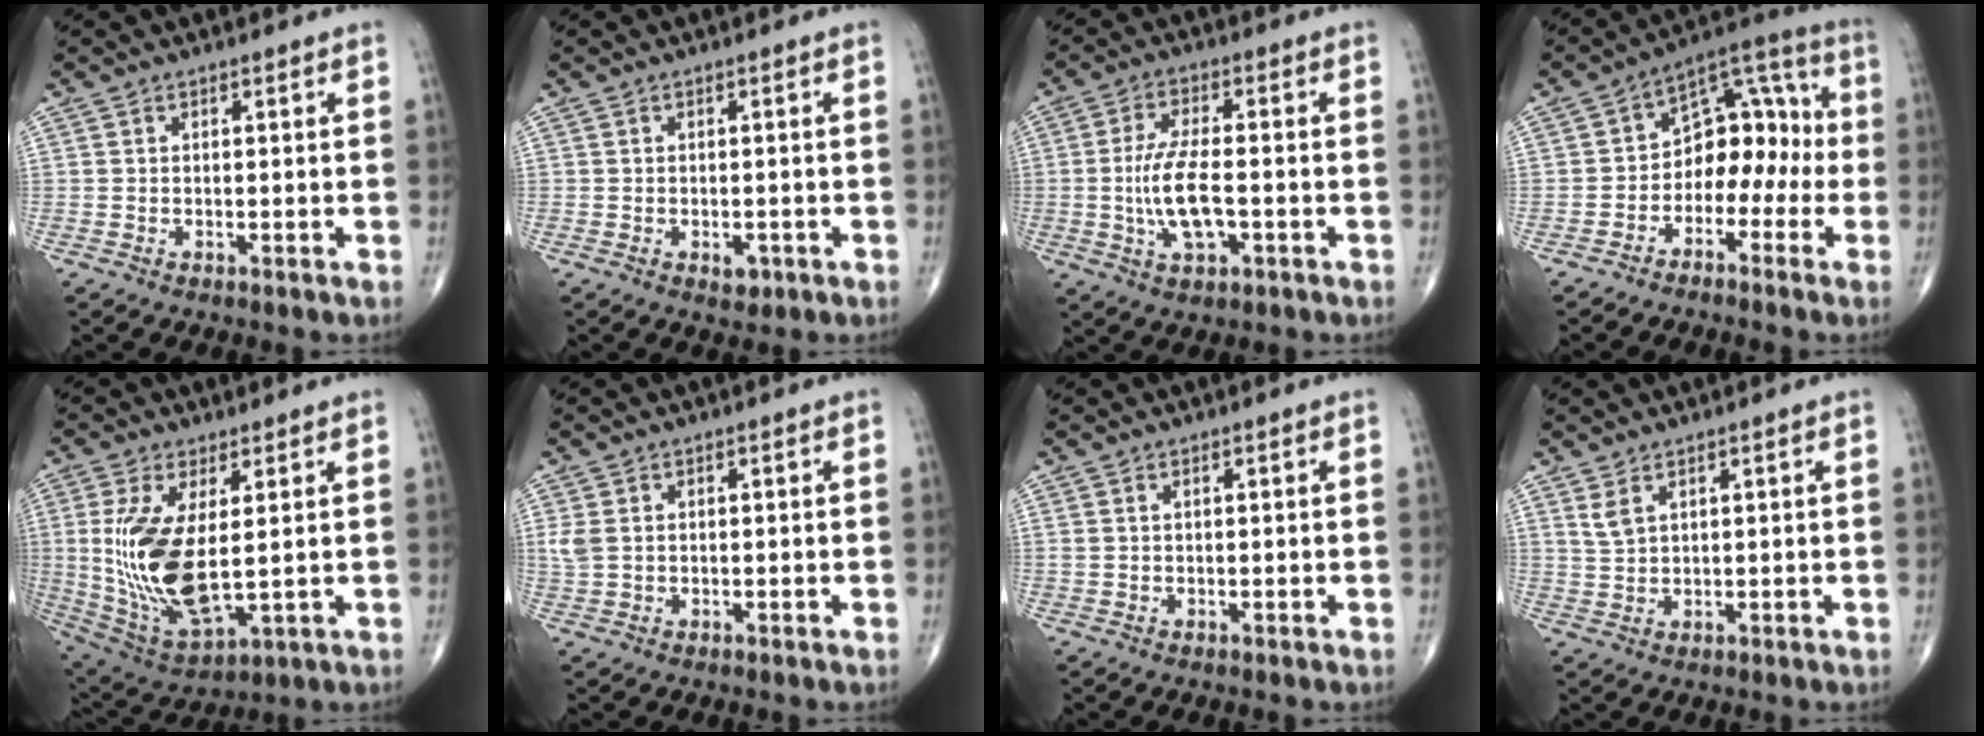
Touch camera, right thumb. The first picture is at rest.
{"total": 2.0, "force": [-0.8, 1.3, 1.3], "torque": [-0.008, 0.002, -0.008]}
{"total": 9.2, "force": [-1.5, 3.7, 8.3], "torque": [-0.169, 0.008, -0.028]}
{"total": 12.0, "force": [-2.6, 8.1, 8.5], "torque": [-0.078, 0.059, -0.055]}
{"total": 15.8, "force": [1.2, 6.5, 14.3], "torque": [-0.297, -0.024, 0.043]}
{"total": 2.6, "force": [0.5, 1.8, 1.7], "torque": [-0.052, 0.005, 0.016]}
{"total": 0.7, "force": [0.4, 0.3, 0.4], "torque": [-0.010, 0.008, 0.010]}
{"total": 2.6, "force": [1.7, 1.1, 1.7], "torque": [-0.036, -0.005, 0.043]}